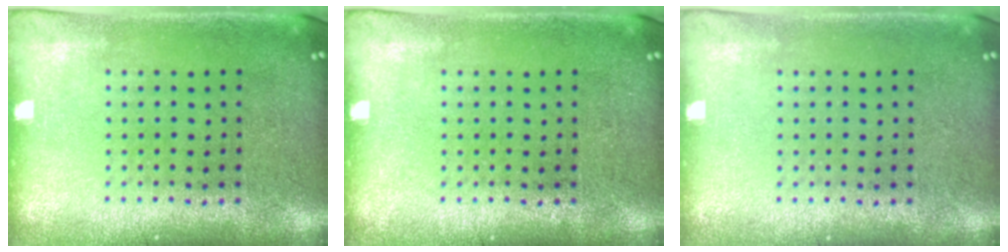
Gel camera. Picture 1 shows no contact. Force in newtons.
{"total": 0.0}
{"total": 0.0}